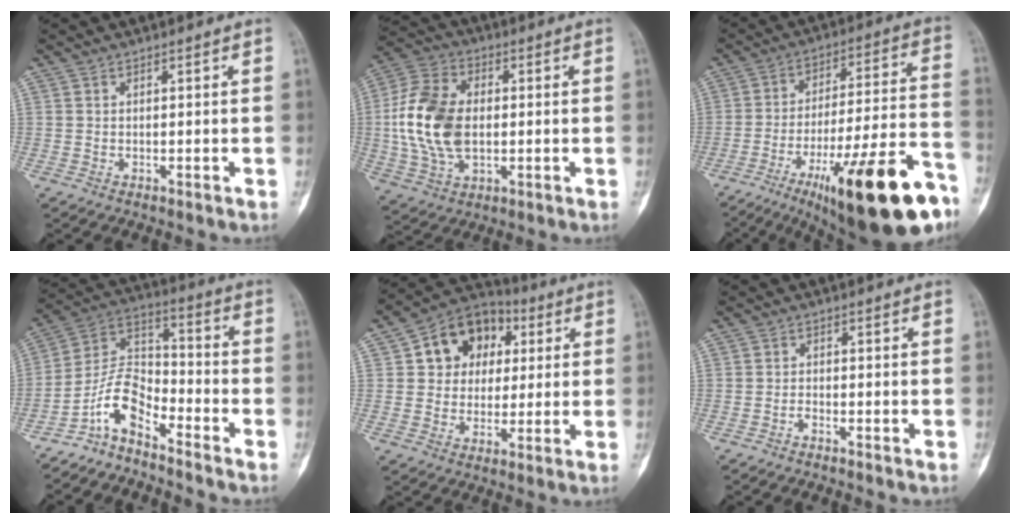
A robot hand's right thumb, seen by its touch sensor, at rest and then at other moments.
{"total": 16.1, "force": [-0.1, 10.3, 12.4], "torque": [-0.248, 0.009, 0.000]}
{"total": 27.5, "force": [-15.2, 6.4, 22.0], "torque": [-0.274, 0.064, -0.228]}
{"total": 9.2, "force": [-6.6, 4.0, 5.0], "torque": [-0.093, 0.084, -0.139]}
{"total": 12.9, "force": [3.3, 10.6, 6.6], "torque": [-0.058, 0.007, 0.046]}
{"total": 1.0, "force": [-0.9, 0.2, 0.5], "torque": [-0.013, 0.010, -0.018]}